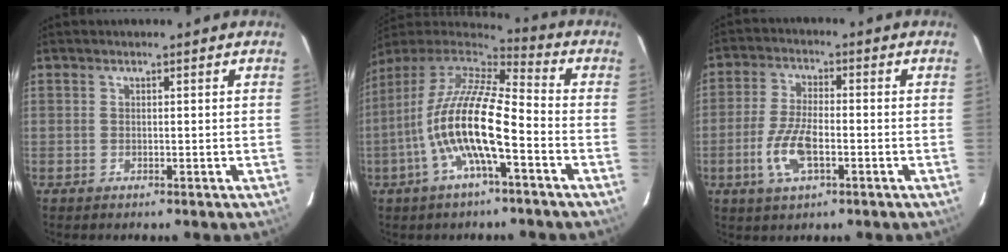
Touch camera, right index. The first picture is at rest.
{"total": 15.9, "force": [-4.9, 3.4, 14.8], "torque": [-0.270, -0.011, -0.098]}
{"total": 8.5, "force": [-2.9, 3.3, 7.3], "torque": [-0.156, -0.003, -0.055]}